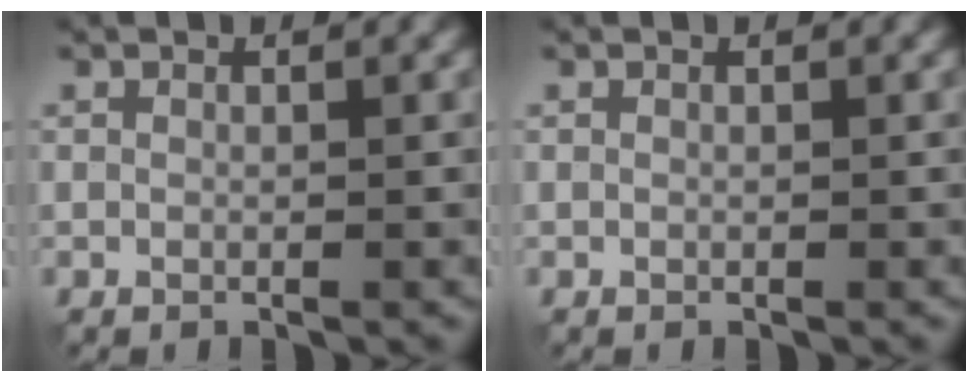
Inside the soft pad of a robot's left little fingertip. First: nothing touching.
{"total": 0.0}